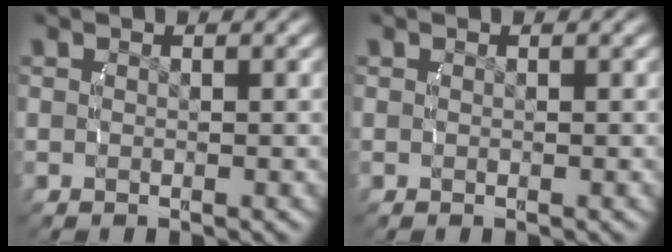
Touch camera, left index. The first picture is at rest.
{"total": 0.0}